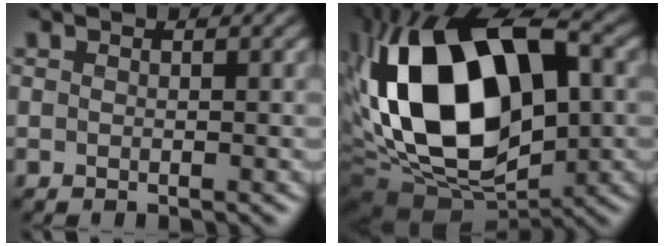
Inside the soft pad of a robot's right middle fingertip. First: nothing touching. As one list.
[{"total": 18.5, "force": [1.6, 11.0, 14.8], "torque": [-0.285, 0.017, 0.021]}]